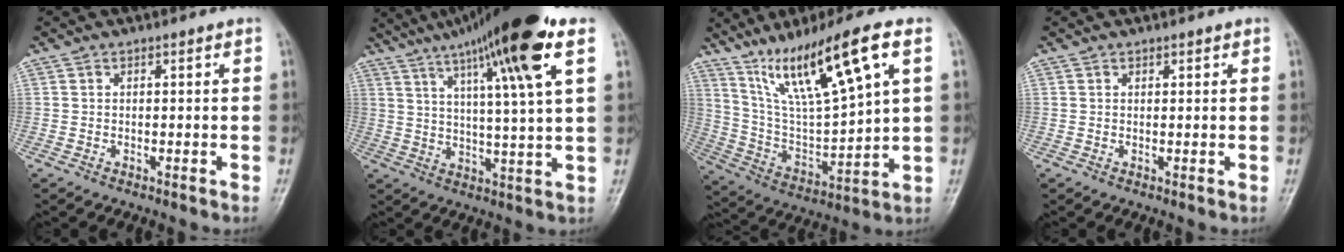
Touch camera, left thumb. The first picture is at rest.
{"total": 20.1, "force": [10.9, 1.7, 16.9], "torque": [-0.268, -0.010, 0.172]}
{"total": 19.4, "force": [10.0, 3.7, 16.3], "torque": [-0.276, -0.027, 0.193]}
{"total": 0.8, "force": [0.5, 0.5, 0.5], "torque": [0.003, -0.002, 0.005]}